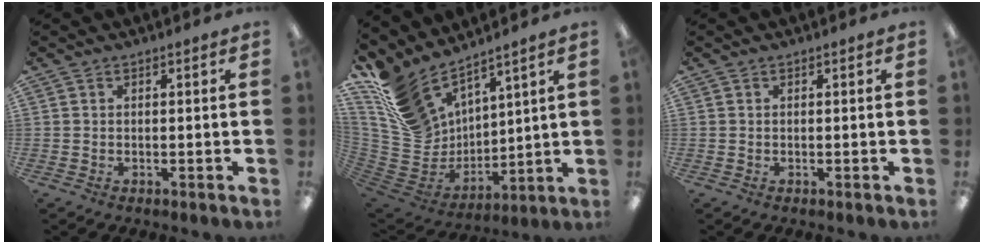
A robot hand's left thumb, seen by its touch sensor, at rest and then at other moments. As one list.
[{"total": 15.2, "force": [11.4, 8.7, 5.0], "torque": [-0.136, -0.076, 0.222]}, {"total": 0.0}]